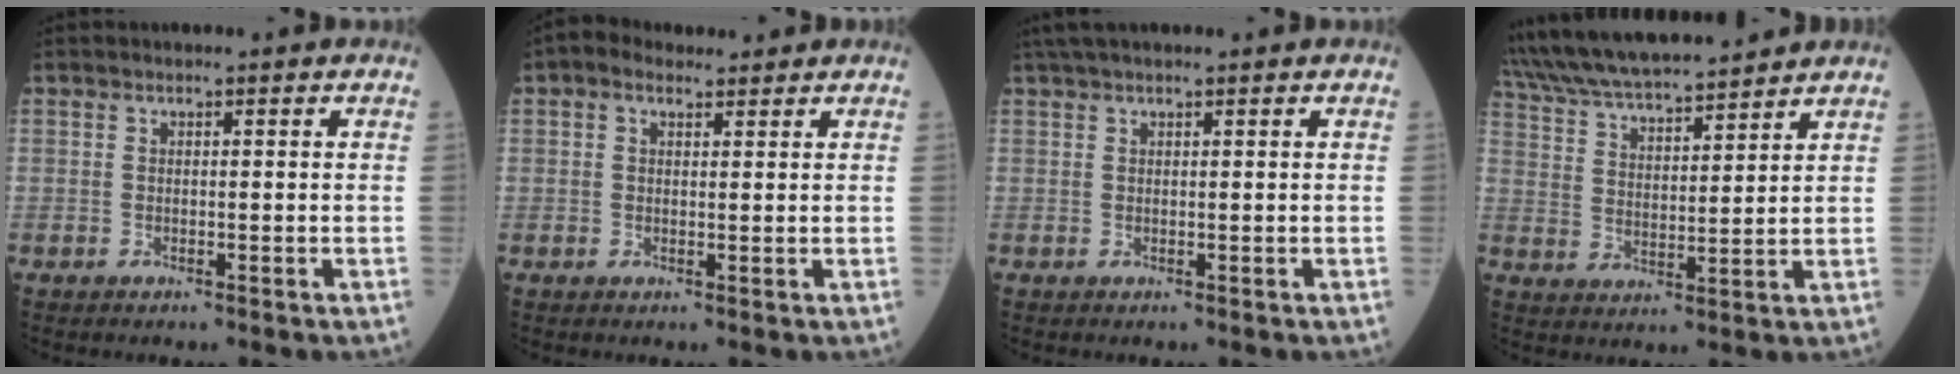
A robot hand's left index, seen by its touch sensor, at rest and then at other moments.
{"total": 2.7, "force": [1.7, 1.6, 1.3], "torque": [-0.036, 0.025, 0.031]}
{"total": 3.7, "force": [3.0, 0.1, 2.0], "torque": [-0.034, 0.031, 0.055]}
{"total": 16.5, "force": [15.1, 1.8, 6.4], "torque": [-0.124, 0.026, 0.261]}